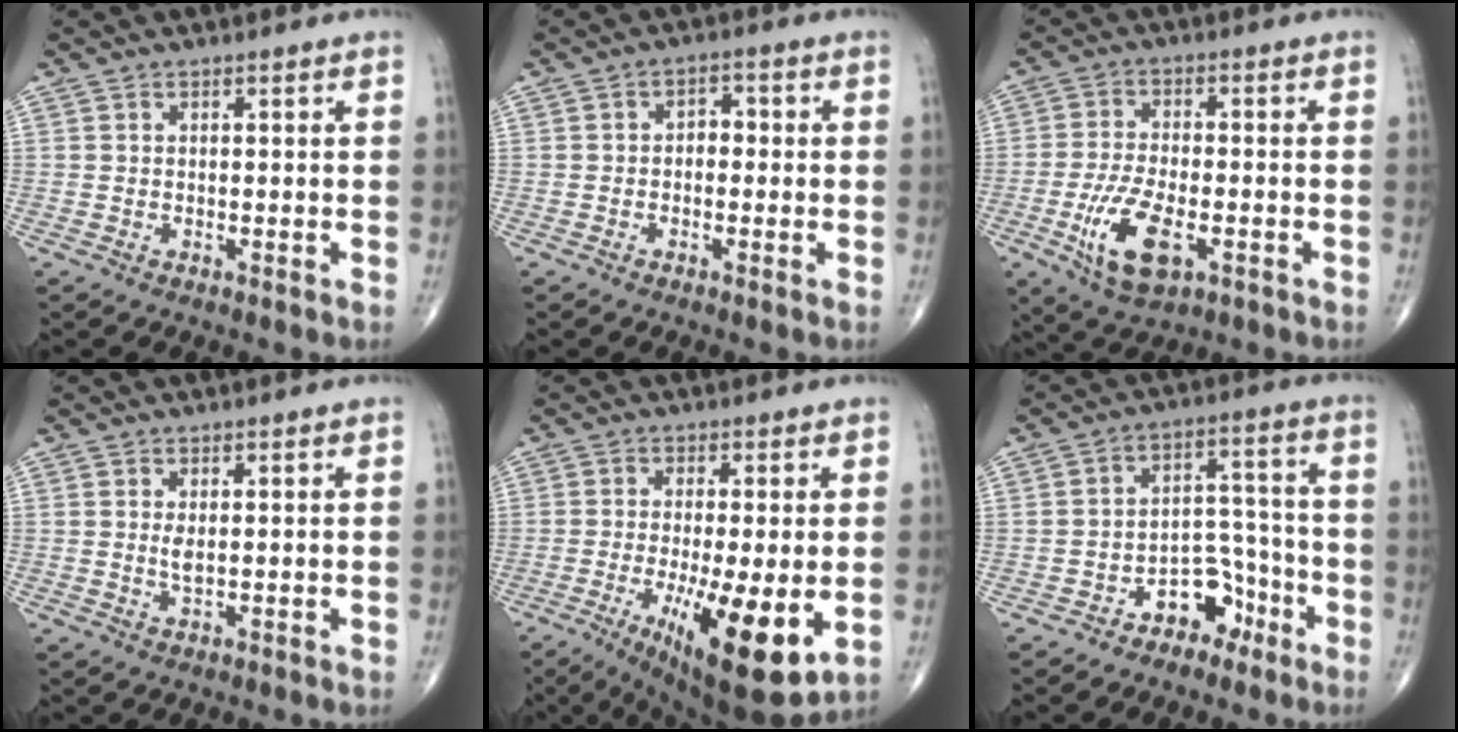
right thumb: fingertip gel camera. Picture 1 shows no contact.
{"total": 2.9, "force": [-0.2, 2.0, 2.1], "torque": [-0.013, 0.015, -0.011]}
{"total": 10.9, "force": [-3.9, 4.9, 8.9], "torque": [-0.173, 0.003, -0.065]}
{"total": 1.8, "force": [0.3, 0.7, 1.7], "torque": [-0.032, -0.005, 0.008]}
{"total": 15.9, "force": [-4.0, 4.3, 14.8], "torque": [-0.222, -0.026, -0.047]}
{"total": 7.9, "force": [-4.8, 5.1, 3.7], "torque": [-0.019, 0.059, -0.078]}